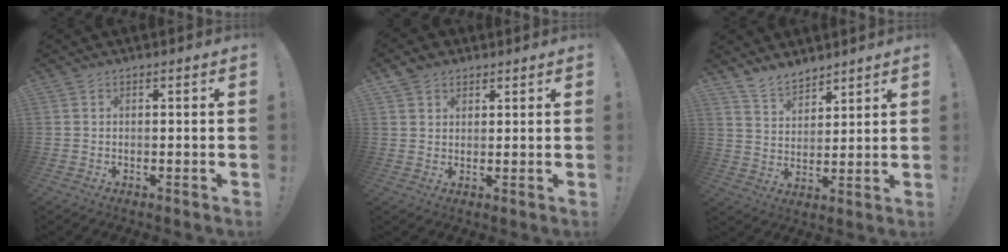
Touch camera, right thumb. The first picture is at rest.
{"total": 3.4, "force": [2.3, 2.4, 0.6], "torque": [0.000, -0.014, 0.042]}
{"total": 8.3, "force": [7.3, 3.3, 1.9], "torque": [-0.042, -0.052, 0.144]}